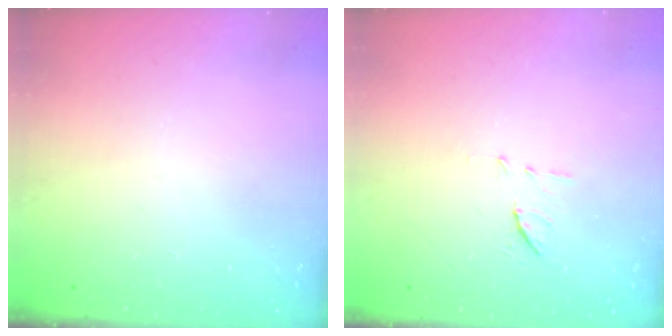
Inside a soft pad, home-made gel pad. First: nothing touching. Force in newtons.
{"total": 6.8, "press": 6.6, "slide": 1.8}